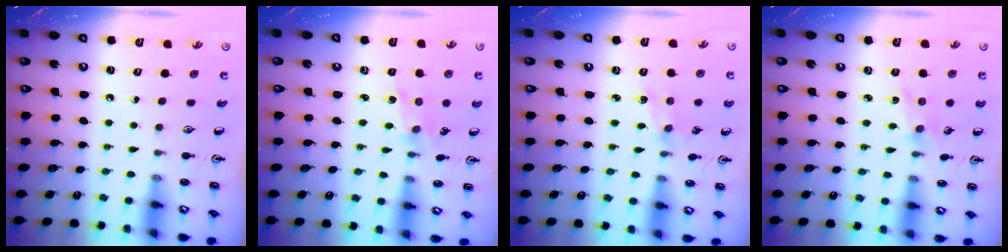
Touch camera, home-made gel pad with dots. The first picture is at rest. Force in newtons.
{"total": 0.8, "press": 0.8, "slide": 0.2}
{"total": 1.5, "press": 1.5, "slide": 0.3}
{"total": 1.6, "press": 1.5, "slide": 0.3}